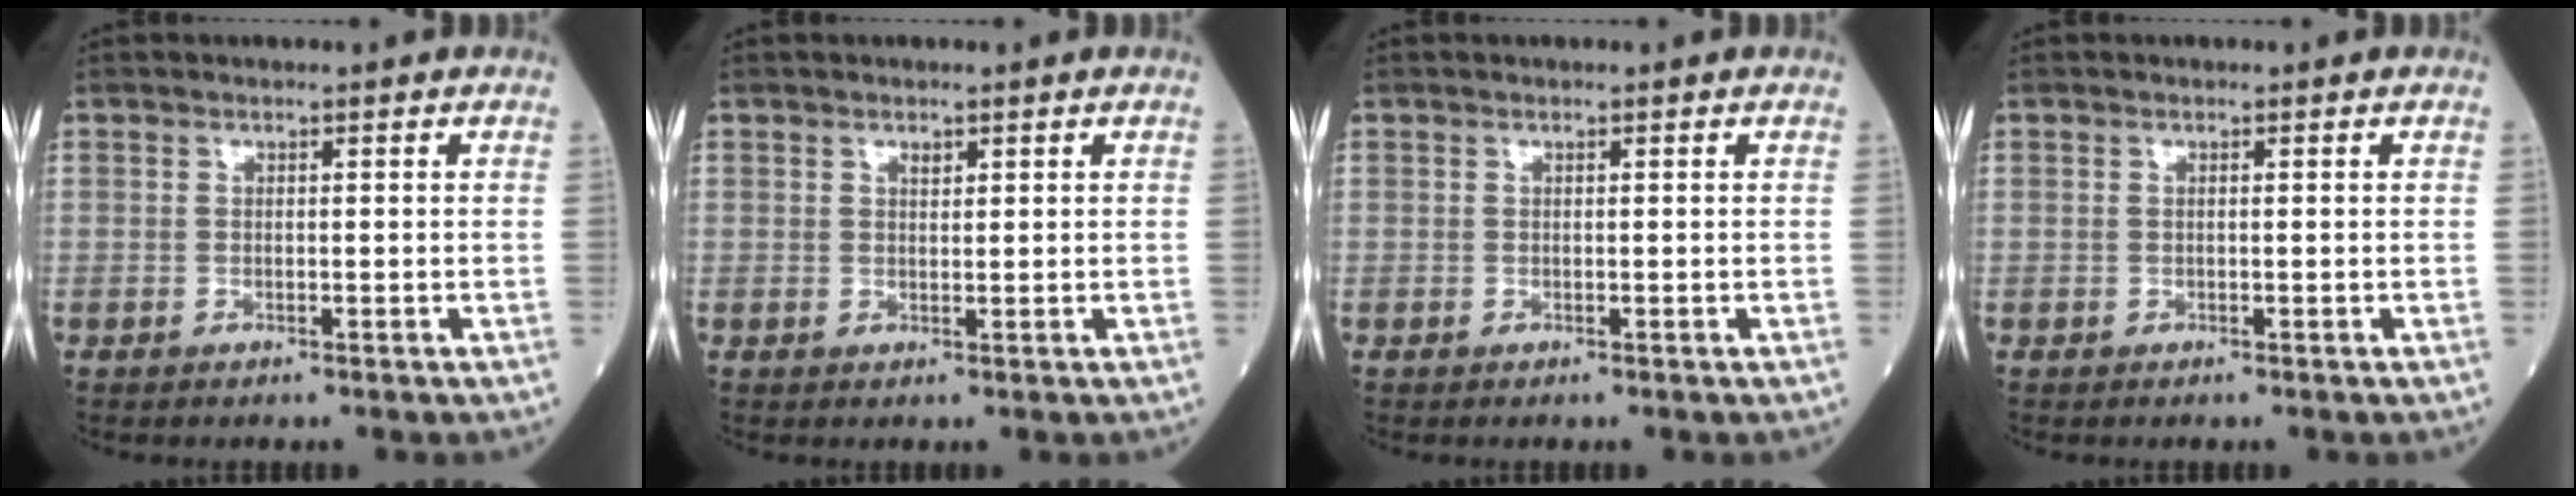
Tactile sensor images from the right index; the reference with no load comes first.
{"total": 0.9, "force": [0.6, 0.4, 0.6], "torque": [-0.010, -0.002, 0.010]}
{"total": 0.0}
{"total": 0.0}